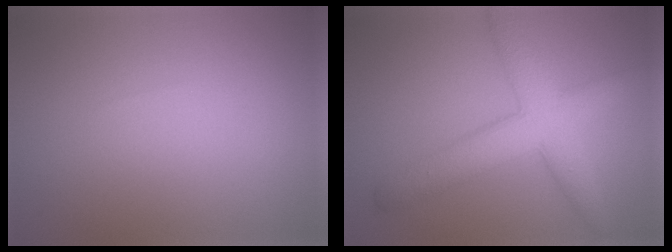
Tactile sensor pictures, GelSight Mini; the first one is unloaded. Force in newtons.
{"total": 5.9, "press": 5.9, "slide": 0.0}